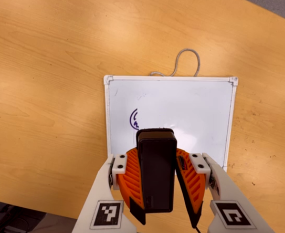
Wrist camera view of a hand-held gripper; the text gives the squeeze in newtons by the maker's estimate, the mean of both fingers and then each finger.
{"total": 9.2, "left": 9.4, "right": 8.9}